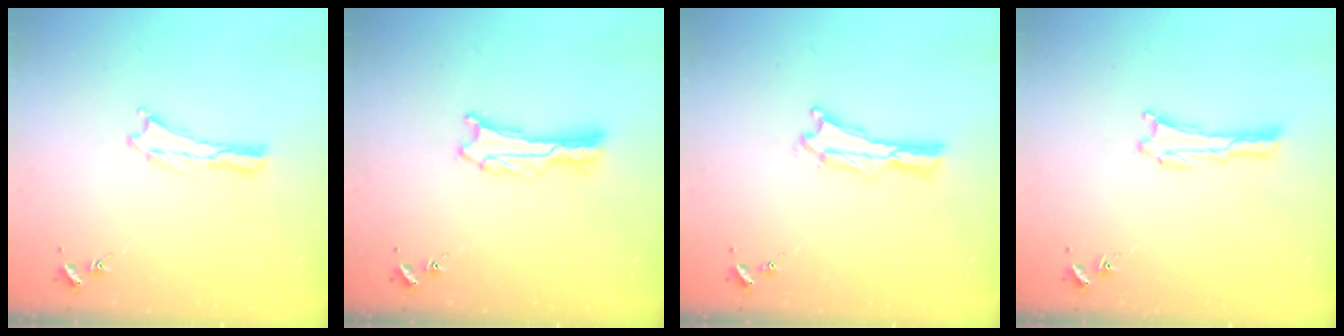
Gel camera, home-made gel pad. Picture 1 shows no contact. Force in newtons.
{"total": 1.2, "press": 1.2, "slide": 0.1}
{"total": 0.9, "press": 0.9, "slide": 0.2}
{"total": 0.0}